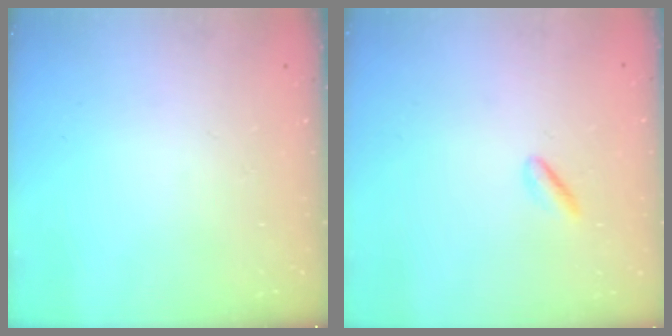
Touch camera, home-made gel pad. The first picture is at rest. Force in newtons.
{"total": 1.0, "press": 0.7, "slide": 0.7}